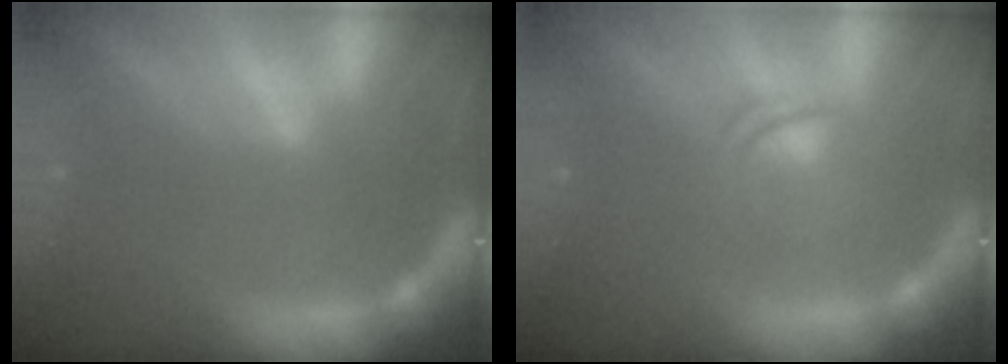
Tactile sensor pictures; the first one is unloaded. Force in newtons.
{"total": 3.0}